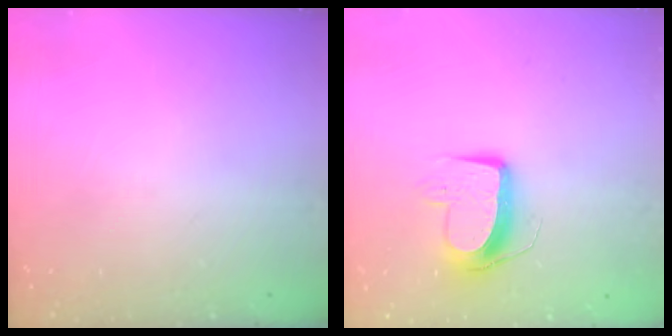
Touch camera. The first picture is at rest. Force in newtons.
{"total": 10.8, "press": 10.7, "slide": 0.7}